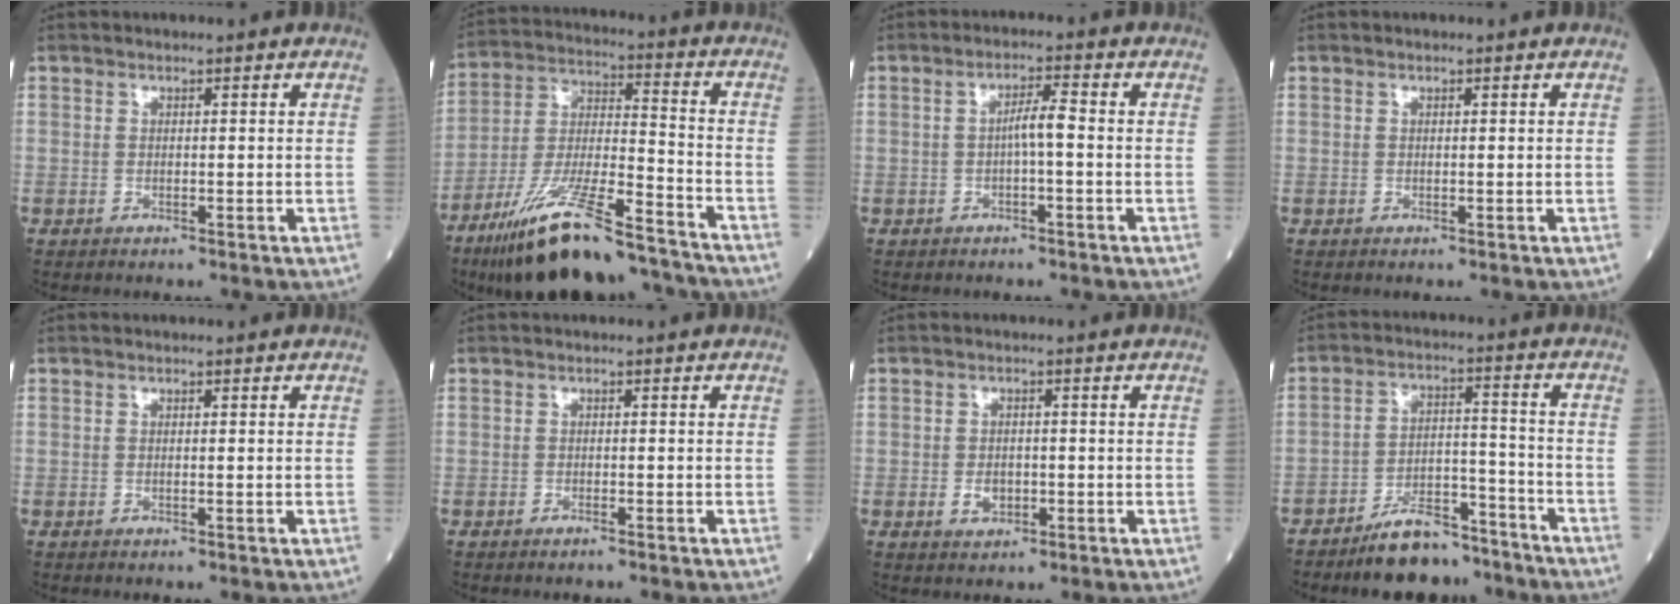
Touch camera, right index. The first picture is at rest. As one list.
[{"total": 19.0, "force": [-15.0, 2.7, 11.4], "torque": [-0.218, -0.019, -0.268]}, {"total": 3.1, "force": [-0.5, 0.2, 3.0], "torque": [-0.049, 0.005, -0.008]}, {"total": 0.0}, {"total": 0.0}, {"total": 1.3, "force": [-1.1, 0.1, 0.6], "torque": [-0.013, -0.001, -0.013]}, {"total": 2.4, "force": [-0.8, 1.6, 1.6], "torque": [-0.026, 0.003, -0.008]}, {"total": 9.3, "force": [-7.8, 3.3, 3.8], "torque": [-0.062, 0.017, -0.132]}]